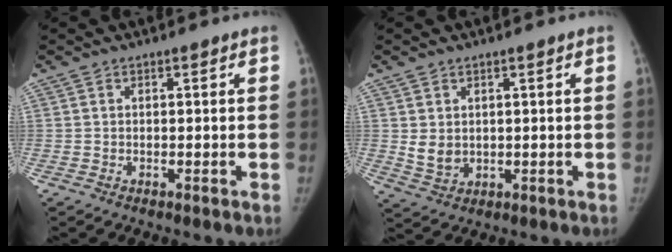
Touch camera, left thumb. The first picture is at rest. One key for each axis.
{"total": 3.8, "fx": 0.8, "fy": 2.9, "fz": 2.3, "tx": -0.029, "ty": -0.014, "tz": 0.027}